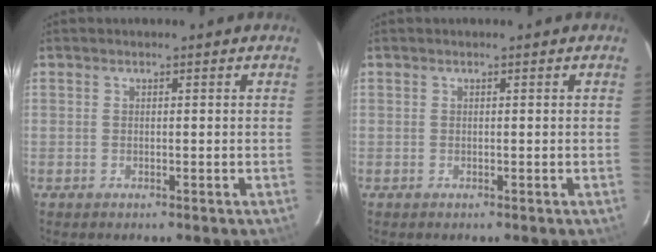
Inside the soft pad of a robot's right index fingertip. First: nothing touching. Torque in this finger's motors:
{"motor_torque": [0.00, 0.00, 0.00, 0.00]}